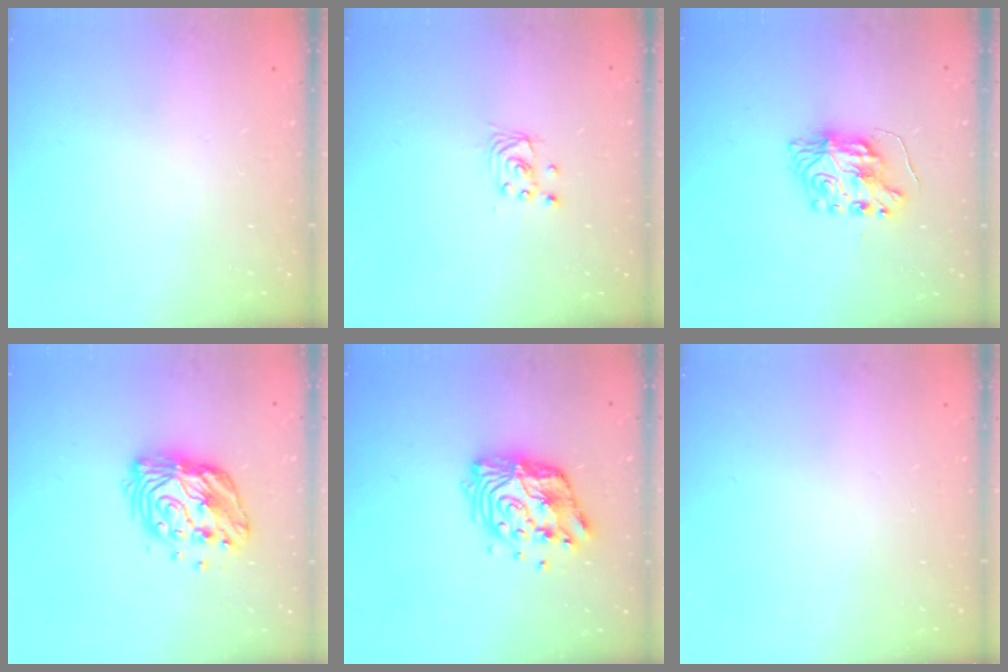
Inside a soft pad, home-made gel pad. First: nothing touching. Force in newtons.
{"total": 2.5, "press": 2.5, "slide": 0.1}
{"total": 8.2, "press": 8.2, "slide": 0.5}
{"total": 13.0, "press": 13.0, "slide": 0.9}
{"total": 13.3, "press": 13.2, "slide": 1.1}
{"total": 0.0}